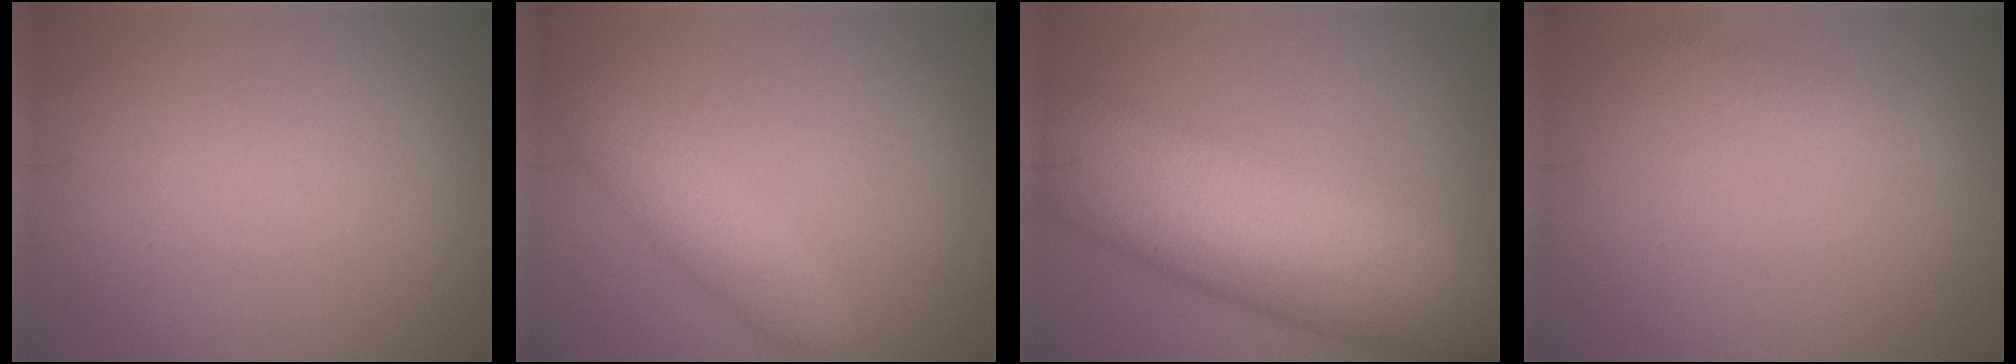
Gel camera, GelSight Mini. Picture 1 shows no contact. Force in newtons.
{"total": 2.8, "press": 2.8, "slide": 0.1}
{"total": 11.7, "press": 11.7, "slide": 0.1}
{"total": 1.1, "press": 1.1, "slide": 0.1}